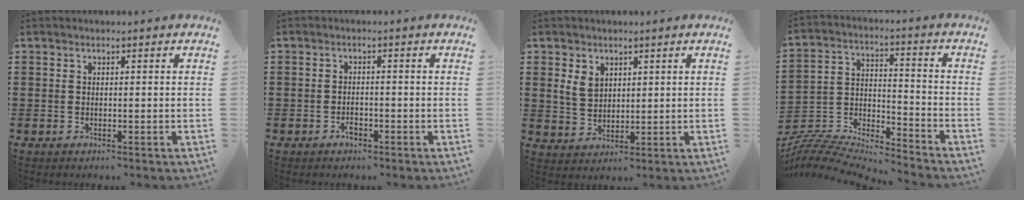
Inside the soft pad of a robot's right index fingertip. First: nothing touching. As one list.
[{"total": 1.4, "force": [-1.0, 0.6, 0.8], "torque": [-0.017, -0.004, -0.018]}, {"total": 3.8, "force": [1.6, 2.9, 1.9], "torque": [-0.047, 0.011, 0.030]}, {"total": 6.5, "force": [-6.4, 0.9, 0.9], "torque": [-0.028, -0.005, -0.133]}]